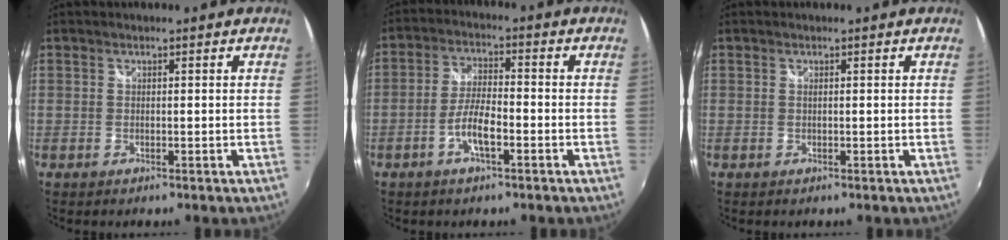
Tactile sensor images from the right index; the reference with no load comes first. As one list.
[{"total": 6.0, "force": [-2.8, 1.5, 5.0], "torque": [-0.105, 0.003, -0.052]}, {"total": 0.0}]